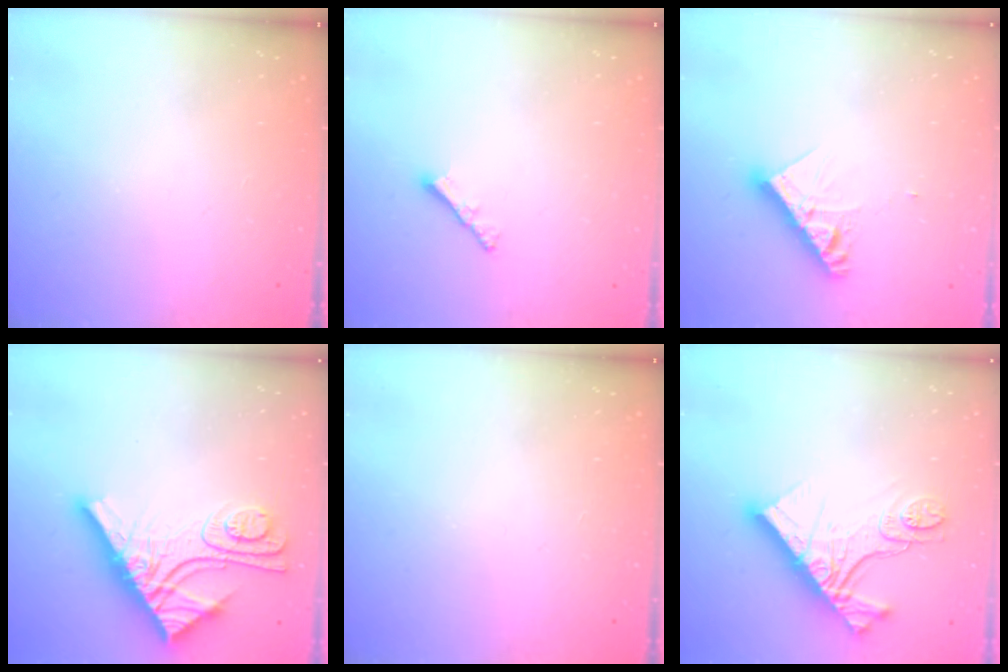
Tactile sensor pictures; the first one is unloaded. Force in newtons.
{"total": 2.2, "press": 2.1, "slide": 0.6}
{"total": 10.2, "press": 10.2, "slide": 0.7}
{"total": 14.7, "press": 14.6, "slide": 1.2}
{"total": 0.0}
{"total": 15.2, "press": 15.2, "slide": 1.3}